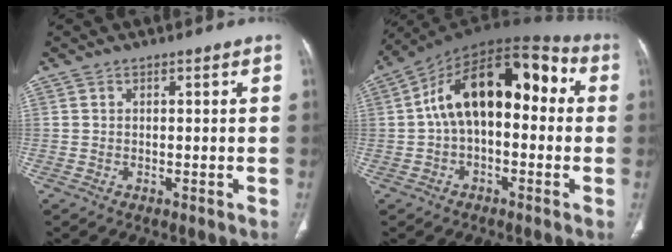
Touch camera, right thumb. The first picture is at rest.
{"total": 17.9, "force": [1.5, 9.9, 14.8], "torque": [-0.208, 0.055, 0.012]}